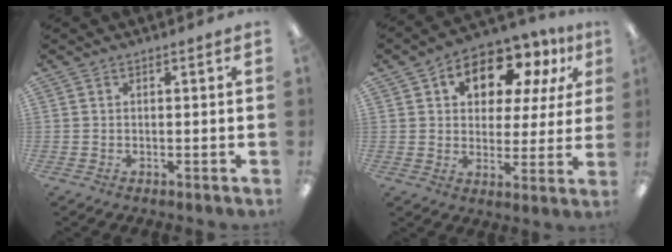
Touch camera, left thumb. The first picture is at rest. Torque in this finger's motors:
{"motor_torque": [0.34, 0.53, 0.25, -0.34, 0.10]}